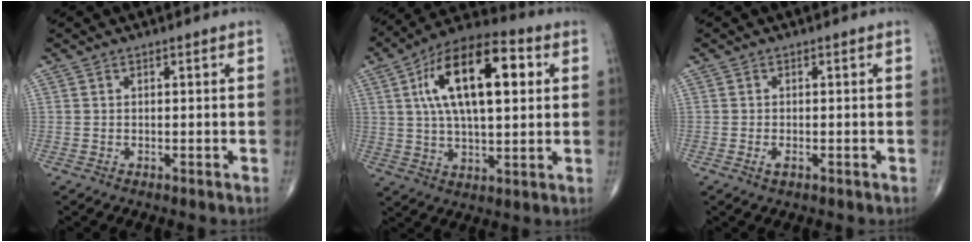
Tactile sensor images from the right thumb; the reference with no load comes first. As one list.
[{"total": 19.7, "force": [5.1, 8.8, 16.9], "torque": [-0.273, 0.014, 0.077]}, {"total": 1.4, "force": [-0.6, 0.6, 1.1], "torque": [-0.023, -0.001, -0.011]}]